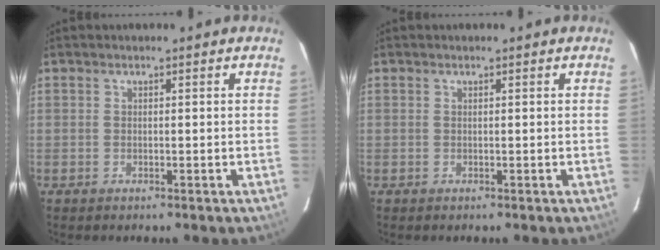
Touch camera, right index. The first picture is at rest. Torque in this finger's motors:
{"motor_torque": [0.10, -0.09, -0.03, 0.01]}